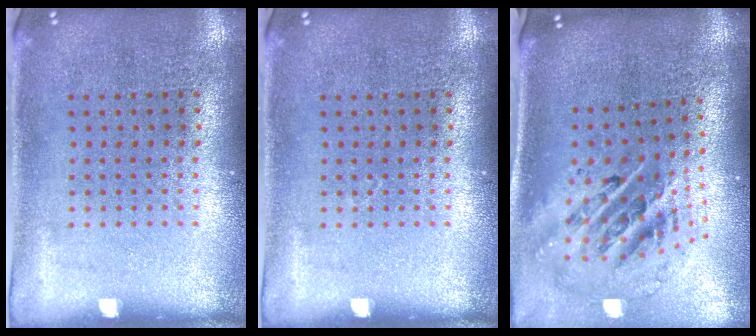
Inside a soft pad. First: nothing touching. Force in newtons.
{"total": 0.0}
{"total": 2.7, "press": 1.8, "slide": 1.9}